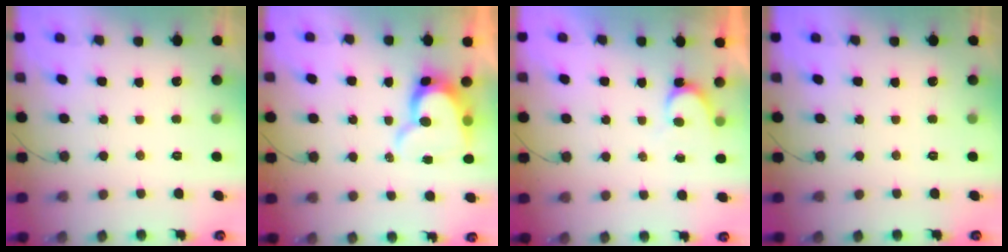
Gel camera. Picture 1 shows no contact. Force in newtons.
{"total": 12.7, "press": 12.7, "slide": 1.3}
{"total": 5.4, "press": 5.3, "slide": 0.4}
{"total": 0.0}